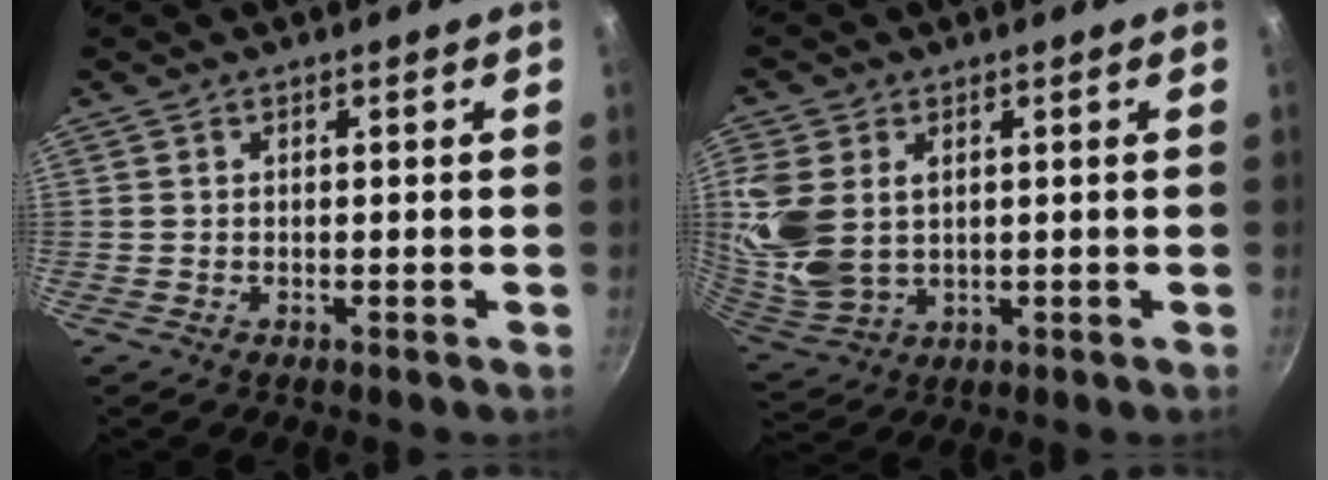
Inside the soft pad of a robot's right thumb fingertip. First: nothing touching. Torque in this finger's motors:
{"motor_torque": [0.63, 2.86, 1.34, 0.69, 0.17]}